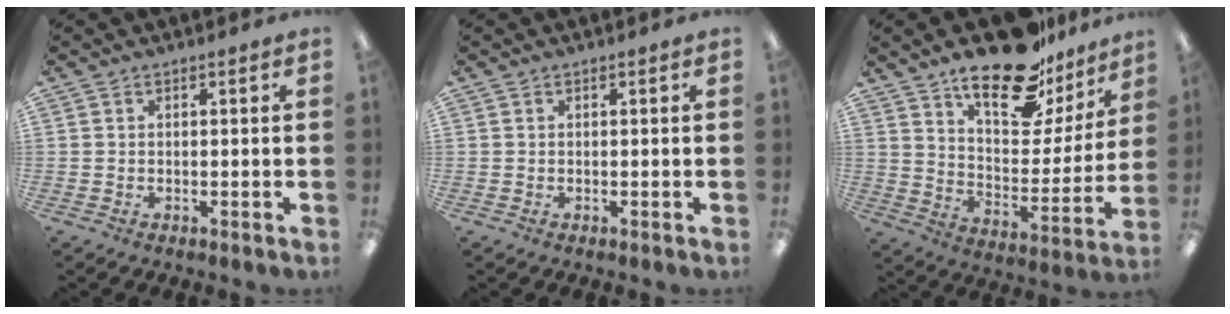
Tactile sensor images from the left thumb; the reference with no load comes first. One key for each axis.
{"total": 0.0}
{"total": 20.9, "fx": 16.0, "fy": 8.1, "fz": 10.8, "tx": -0.169, "ty": -0.104, "tz": 0.273}